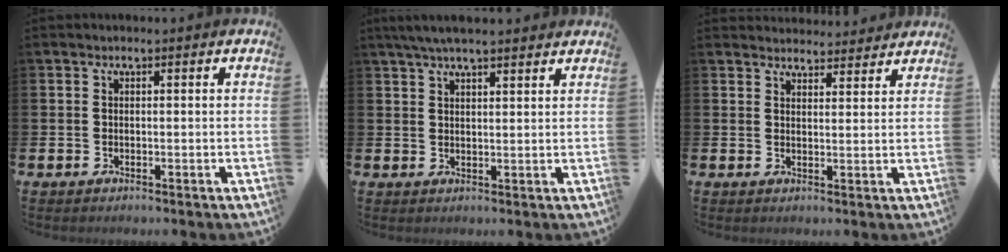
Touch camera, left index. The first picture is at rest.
{"total": 4.8, "force": [4.2, 0.7, 2.1], "torque": [-0.048, -0.006, 0.077]}
{"total": 3.6, "force": [3.6, 0.7, -0.2], "torque": [0.006, -0.021, 0.064]}